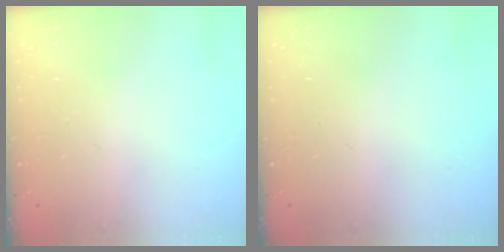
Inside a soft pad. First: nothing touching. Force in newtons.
{"total": 0.0}